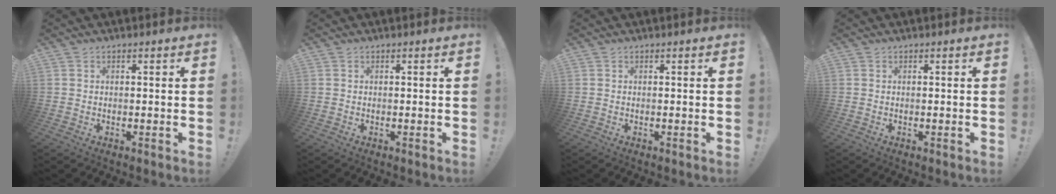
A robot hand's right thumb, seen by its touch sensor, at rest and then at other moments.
{"total": 0.0}
{"total": 0.0}
{"total": 0.0}